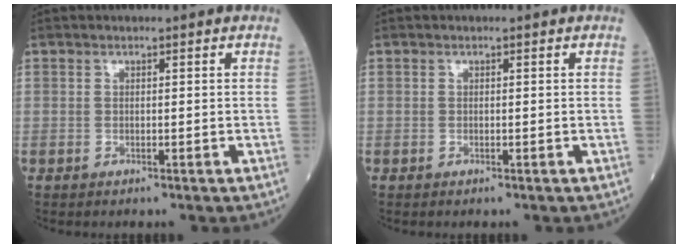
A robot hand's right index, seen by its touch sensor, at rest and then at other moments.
{"total": 0.0}